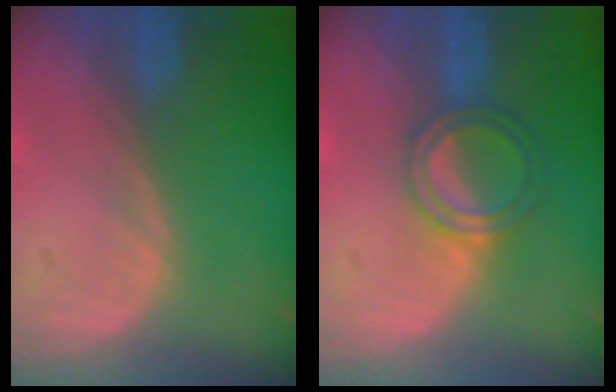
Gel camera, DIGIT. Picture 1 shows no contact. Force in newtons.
{"total": 5.0, "press": 4.6, "slide": 1.9}